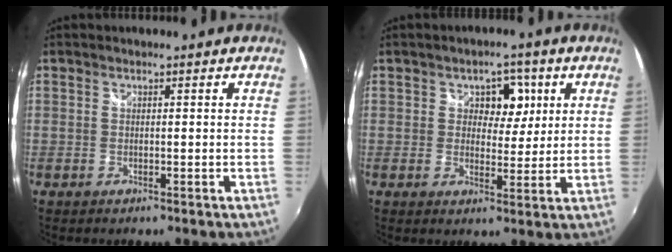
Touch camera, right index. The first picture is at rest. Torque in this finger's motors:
{"motor_torque": [0.08, 0.13, 0.04, 0.01]}